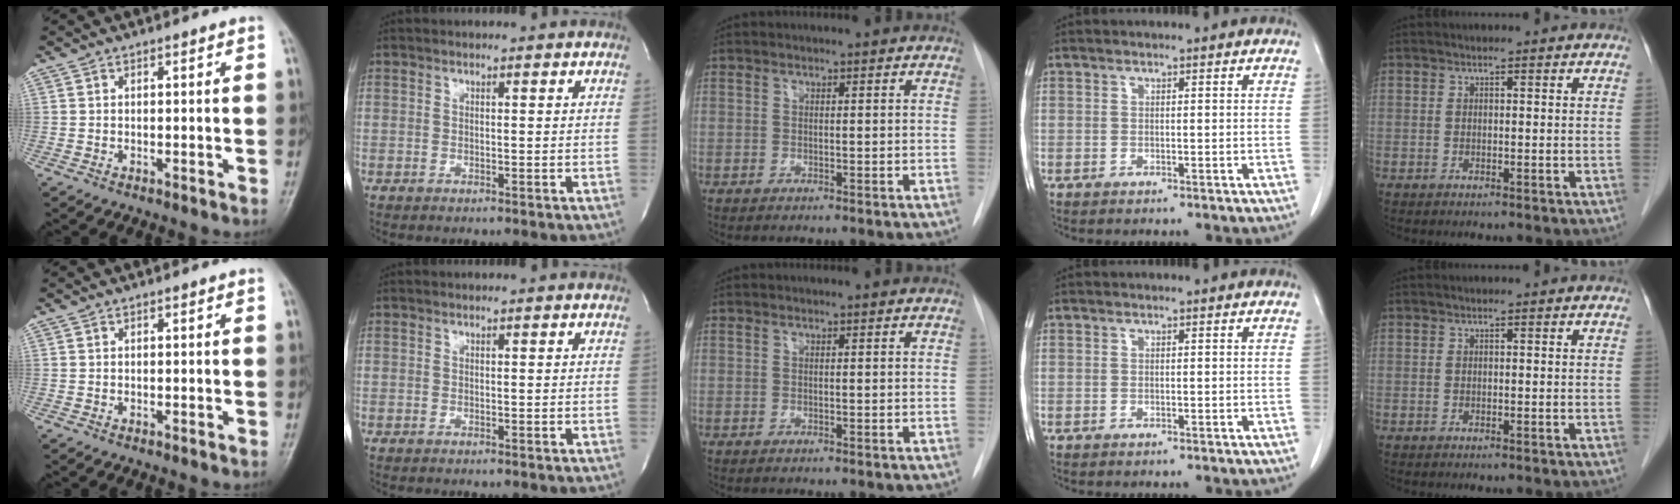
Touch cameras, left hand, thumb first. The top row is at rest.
{}